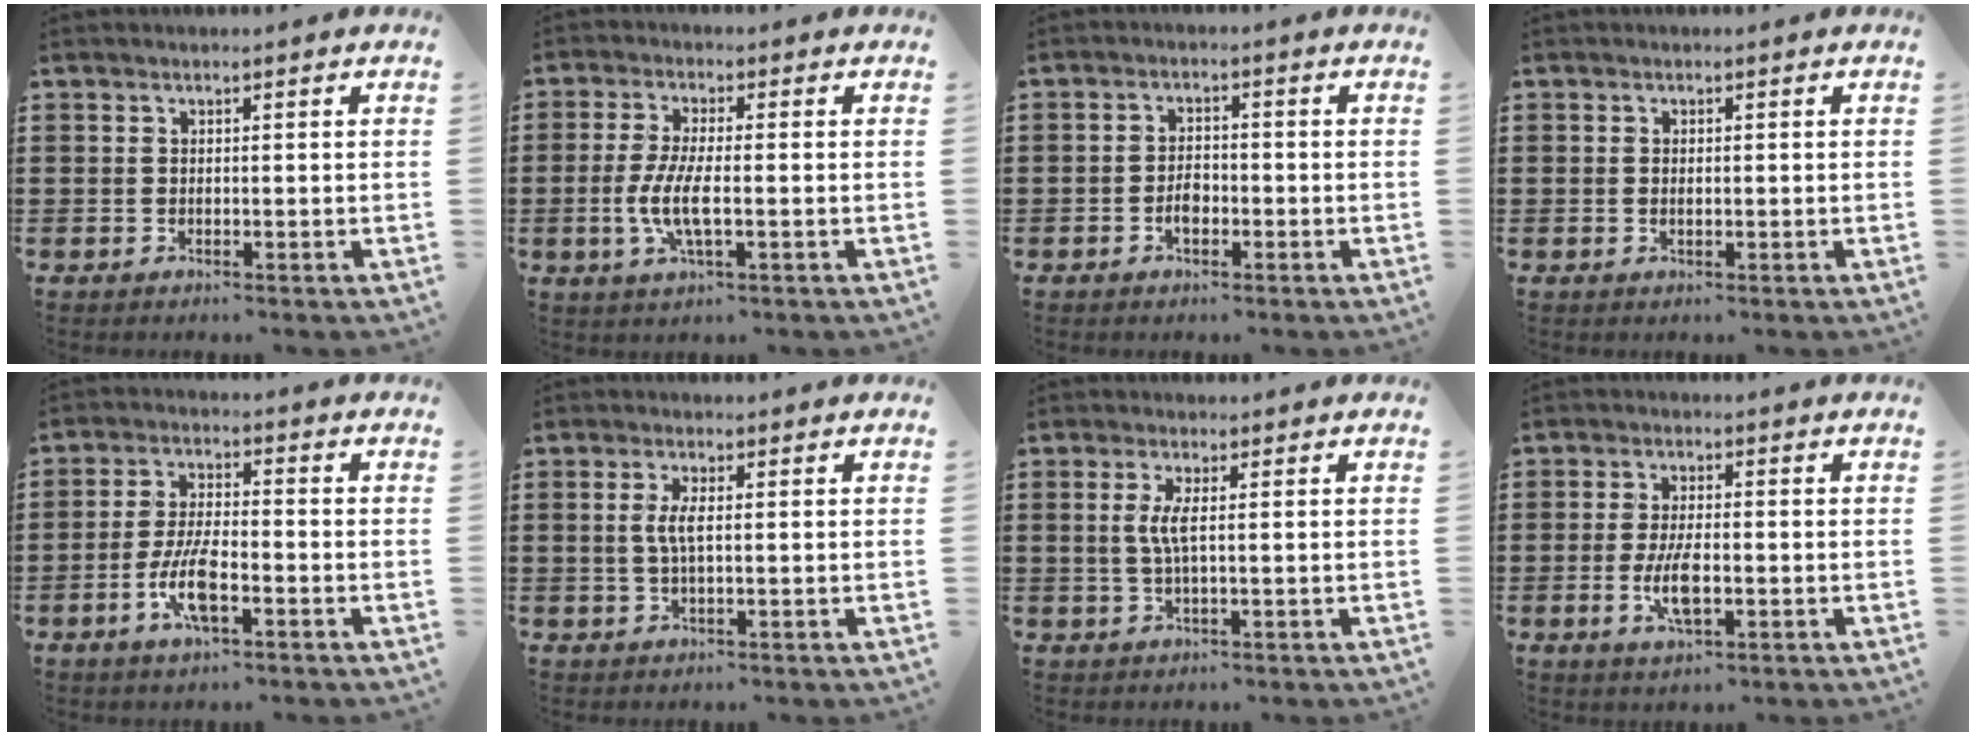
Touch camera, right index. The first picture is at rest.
{"total": 6.3, "force": [-1.4, 1.6, 5.9], "torque": [-0.137, -0.011, -0.036]}
{"total": 2.8, "force": [-1.1, 1.4, 2.2], "torque": [-0.043, 0.003, -0.020]}
{"total": 0.9, "force": [0.0, 0.4, 0.8], "torque": [-0.017, 0.000, 0.000]}
{"total": 7.5, "force": [-2.9, 2.4, 6.5], "torque": [-0.146, -0.011, -0.058]}
{"total": 3.2, "force": [0.2, 0.7, 3.1], "torque": [-0.066, -0.004, -0.001]}
{"total": 3.5, "force": [0.3, 0.4, 3.5], "torque": [-0.081, -0.009, -0.002]}
{"total": 5.9, "force": [-1.3, 2.2, 5.4], "torque": [-0.119, -0.006, -0.028]}